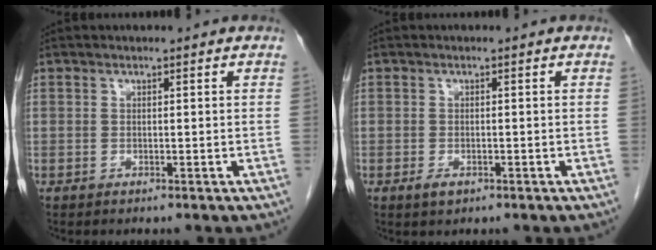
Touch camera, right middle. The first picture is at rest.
{"total": 1.6, "force": [-0.9, 0.9, 1.1], "torque": [-0.021, 0.000, -0.009]}